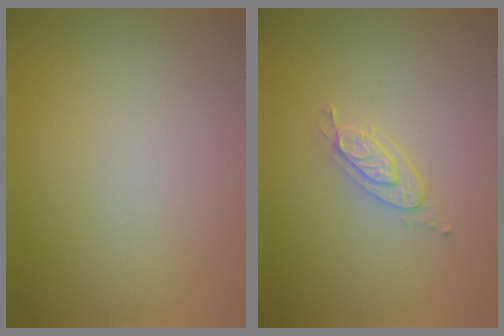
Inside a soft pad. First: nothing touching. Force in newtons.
{"total": 2.2, "press": 2.2, "slide": 0.3}